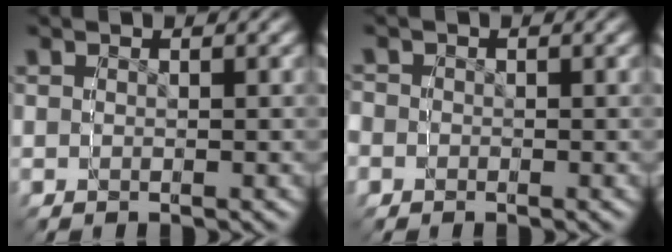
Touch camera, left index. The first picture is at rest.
{"total": 2.3, "force": [-1.0, 2.0, -0.7], "torque": [-0.005, -0.021, -0.008]}